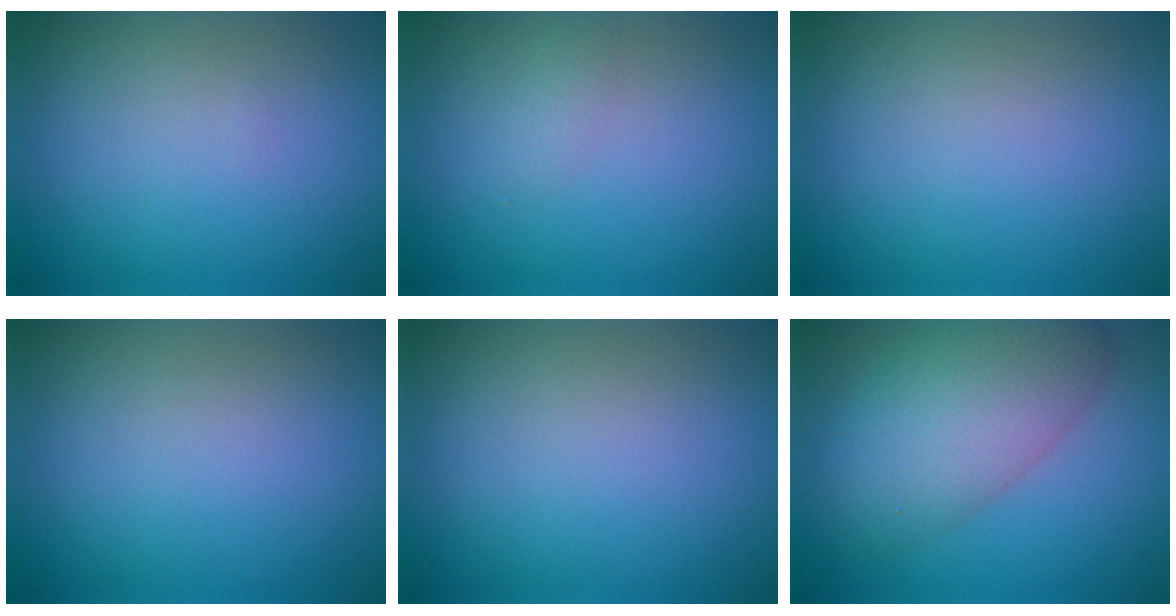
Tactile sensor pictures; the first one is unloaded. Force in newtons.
{"total": 0.8, "press": 0.8, "slide": 0.0}
{"total": 0.0}
{"total": 0.0}
{"total": 0.0}
{"total": 7.9, "press": 7.9, "slide": 0.4}